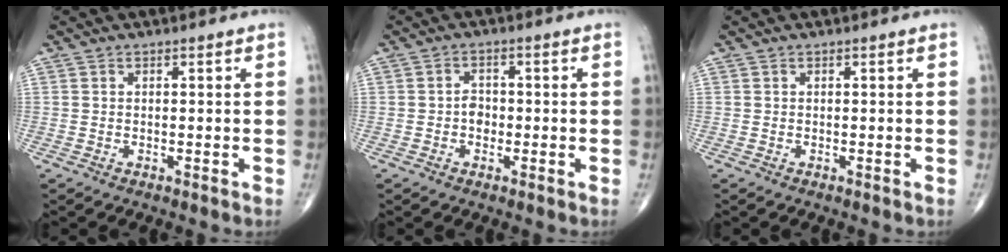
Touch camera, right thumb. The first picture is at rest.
{"total": 2.4, "force": [-0.5, 2.0, 1.3], "torque": [-0.005, 0.008, -0.015]}
{"total": 0.0}